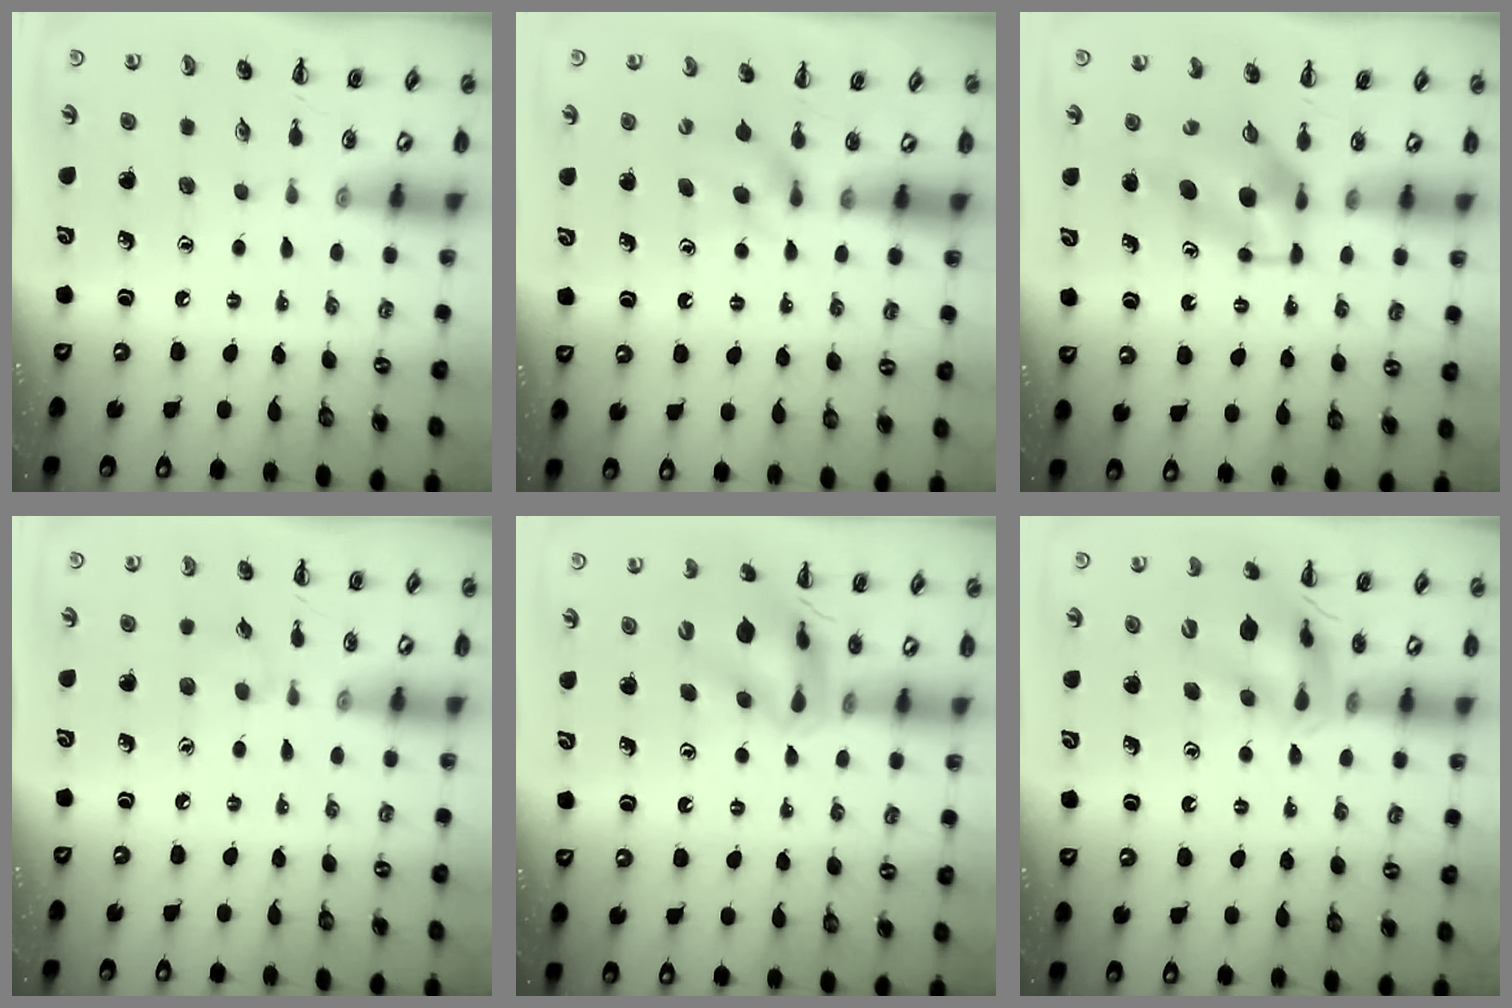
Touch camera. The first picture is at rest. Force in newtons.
{"total": 4.5, "press": 4.2, "slide": 1.5}
{"total": 5.6, "press": 5.5, "slide": 1.1}
{"total": 4.4, "press": 4.1, "slide": 1.6}
{"total": 12.7, "press": 12.4, "slide": 2.7}
{"total": 15.0, "press": 14.8, "slide": 2.4}